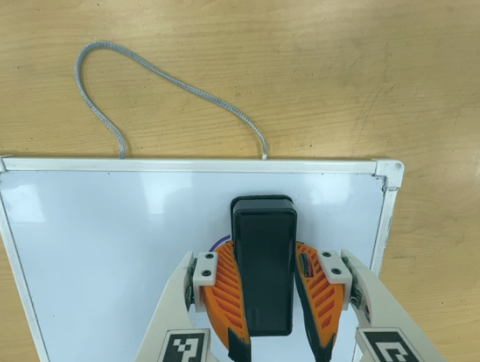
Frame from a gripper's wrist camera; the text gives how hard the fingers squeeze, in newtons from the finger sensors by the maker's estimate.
{"total": 13.4, "left": 13.4, "right": 13.4}